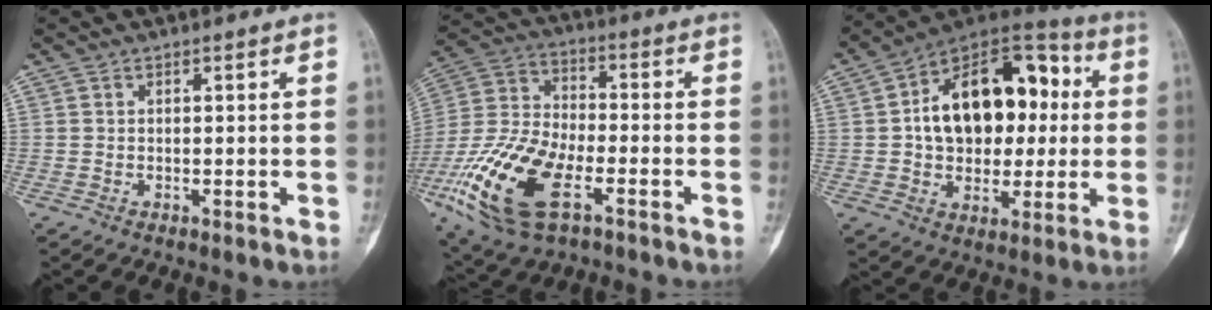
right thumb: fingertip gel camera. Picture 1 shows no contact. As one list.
[{"total": 21.0, "force": [-8.5, 10.0, 16.4], "torque": [-0.362, 0.012, -0.155]}, {"total": 22.0, "force": [2.4, 14.3, 16.6], "torque": [-0.218, 0.031, 0.037]}]